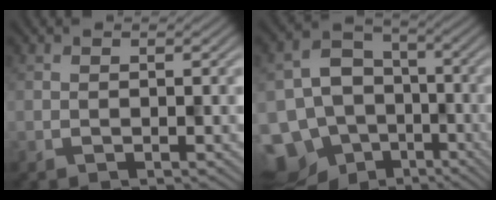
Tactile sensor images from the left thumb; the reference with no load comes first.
{"total": 16.0, "force": [-9.1, 12.0, 5.4], "torque": [-0.159, -0.040, -0.122]}